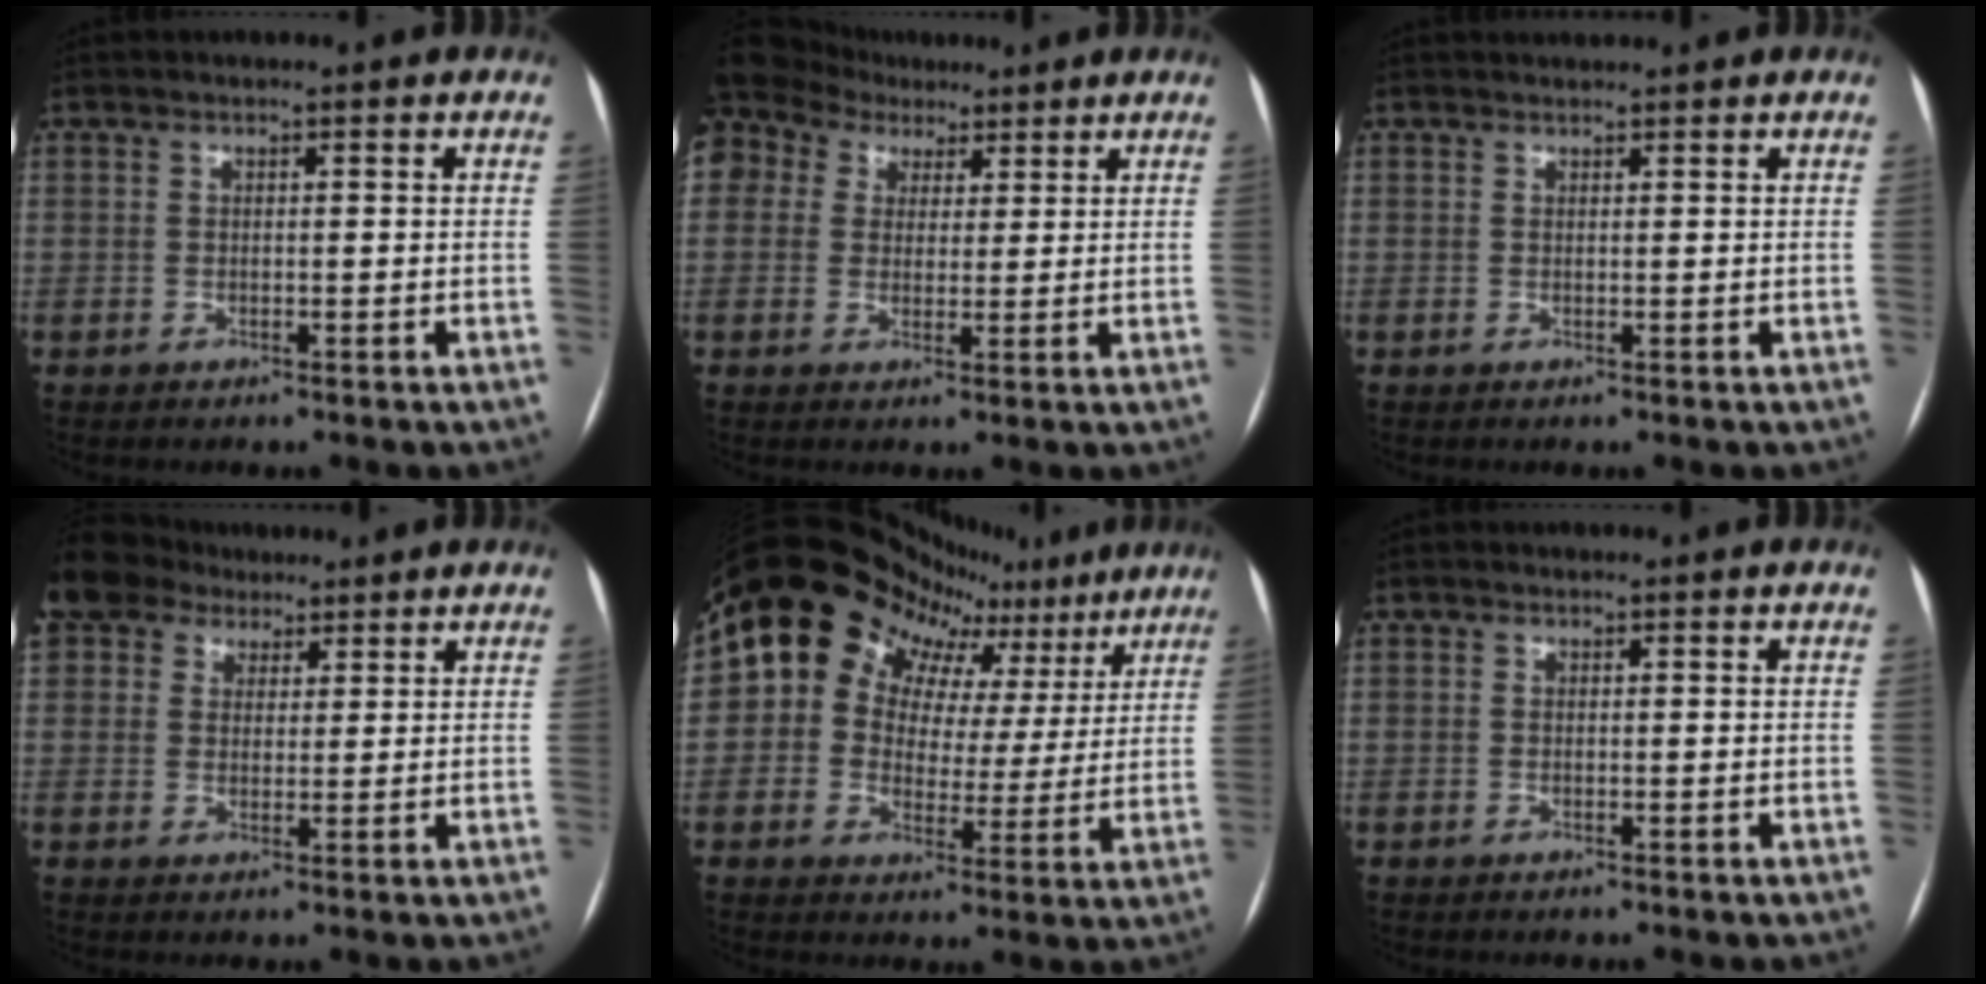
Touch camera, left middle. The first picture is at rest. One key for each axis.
{"total": 17.7, "fx": 9.6, "fy": 13.4, "fz": 6.5, "tx": -0.202, "ty": 0.090, "tz": 0.180}
{"total": 1.7, "fx": 1.7, "fy": 0.1, "fz": 0.2, "tx": -0.004, "ty": 0.020, "tz": 0.030}
{"total": 11.3, "fx": 7.6, "fy": 7.5, "fz": 3.5, "tx": -0.095, "ty": 0.051, "tz": 0.142}
{"total": 18.2, "fx": 10.5, "fy": 13.1, "fz": 7.3, "tx": -0.106, "ty": 0.067, "tz": 0.127}
{"total": 1.4, "fx": 0.6, "fy": 0.7, "fz": 1.1, "tx": -0.028, "ty": 0.018, "tz": 0.013}